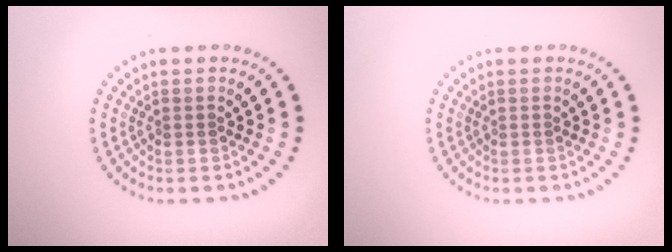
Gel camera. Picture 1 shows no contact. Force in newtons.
{"total": 0.0}